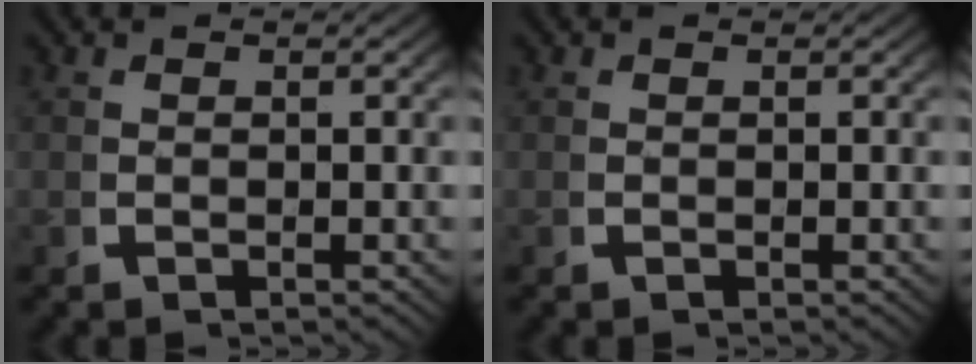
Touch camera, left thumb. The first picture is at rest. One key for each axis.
{"total": 0.0}